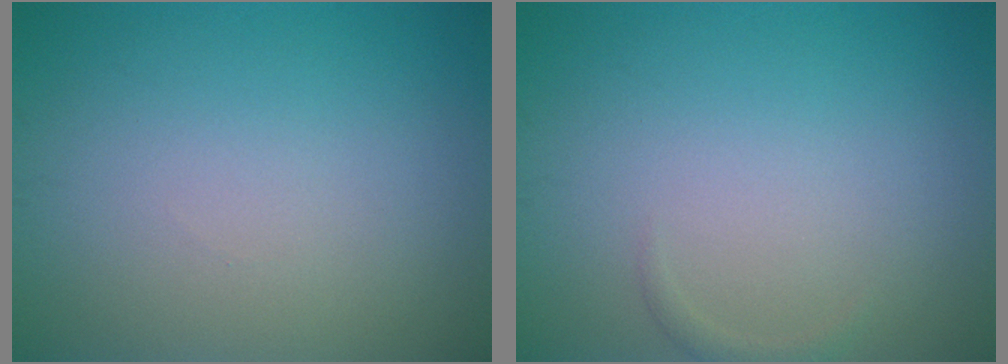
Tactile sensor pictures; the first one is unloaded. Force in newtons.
{"total": 0.7, "press": 0.7, "slide": 0.0}